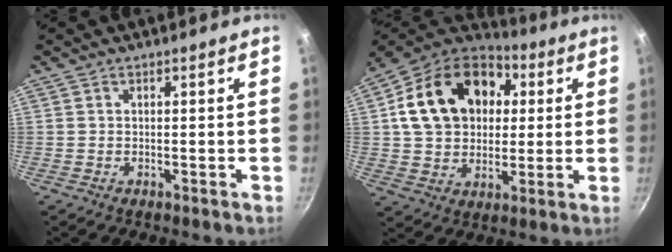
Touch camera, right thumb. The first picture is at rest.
{"total": 22.0, "force": [4.7, 16.6, 13.7], "torque": [-0.216, 0.024, 0.075]}